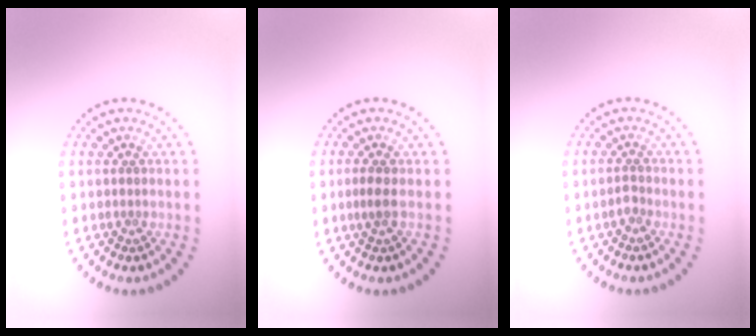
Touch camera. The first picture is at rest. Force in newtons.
{"total": 1.2, "press": 1.0, "slide": 0.7}
{"total": 0.9, "press": 0.7, "slide": 0.6}